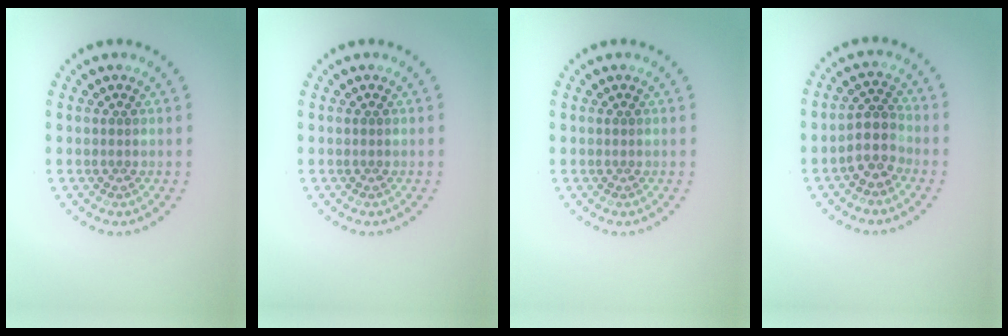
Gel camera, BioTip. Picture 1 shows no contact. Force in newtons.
{"total": 0.0}
{"total": 0.0}
{"total": 2.8, "press": 2.4, "slide": 1.5}